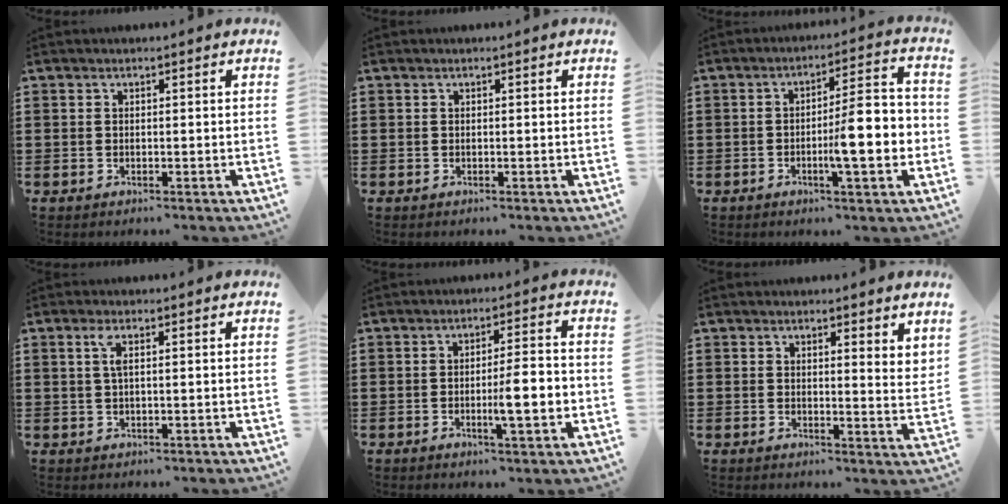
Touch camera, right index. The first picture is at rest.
{"total": 0.0}
{"total": 9.5, "force": [-2.0, 1.9, 9.1], "torque": [-0.125, -0.004, -0.038]}
{"total": 1.9, "force": [0.5, 0.4, 1.8], "torque": [-0.037, 0.003, 0.008]}
{"total": 6.5, "force": [-1.5, 0.9, 6.3], "torque": [-0.095, -0.003, -0.028]}
{"total": 2.1, "force": [2.0, 0.1, 0.5], "torque": [-0.009, -0.003, 0.037]}